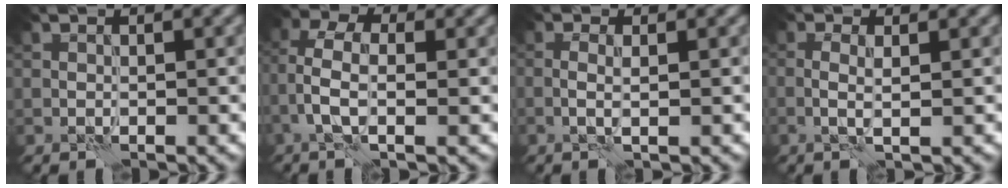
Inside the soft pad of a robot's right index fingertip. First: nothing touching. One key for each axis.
{"total": 4.2, "fx": -0.7, "fy": 2.0, "fz": 3.7, "tx": -0.086, "ty": 0.008, "tz": -0.020}
{"total": 1.6, "fx": -0.1, "fy": 0.3, "fz": 1.6, "tx": -0.031, "ty": 0.001, "tz": -0.005}
{"total": 1.9, "fx": 0.0, "fy": 0.4, "fz": 1.9, "tx": -0.037, "ty": 0.002, "tz": -0.003}